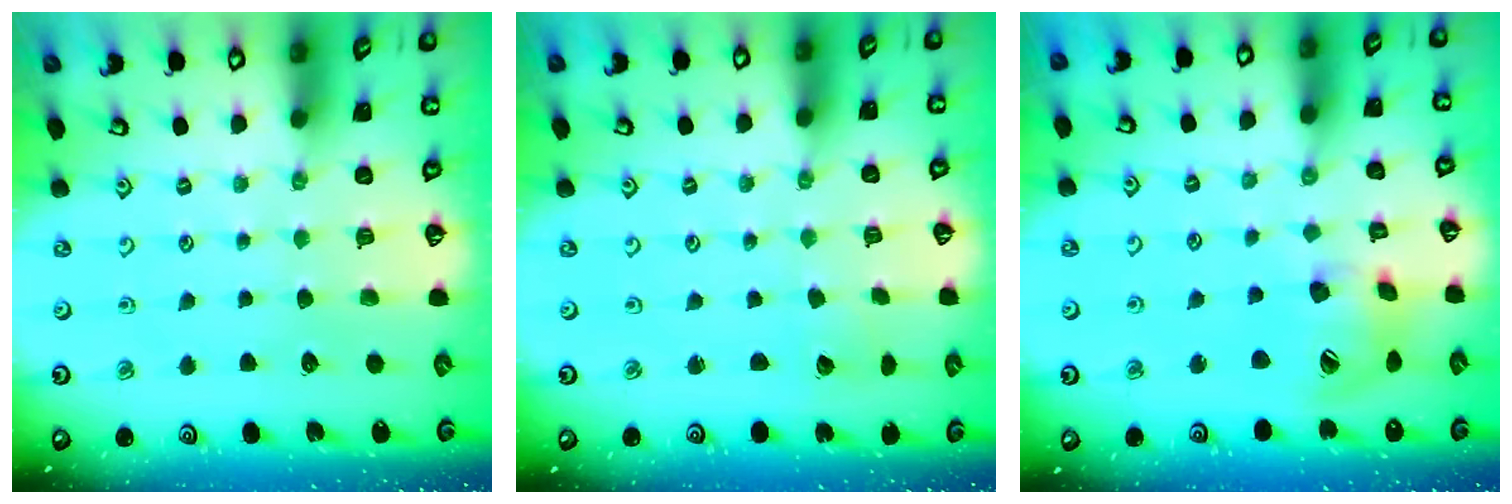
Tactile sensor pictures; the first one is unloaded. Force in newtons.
{"total": 1.4, "press": 1.4, "slide": 0.0}
{"total": 14.8, "press": 14.7, "slide": 2.2}